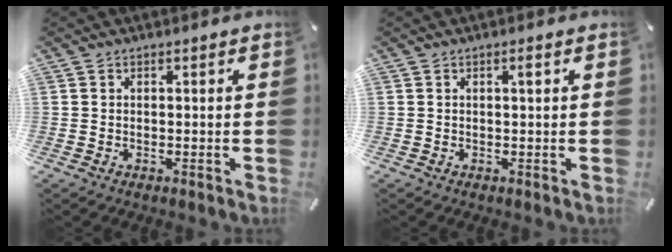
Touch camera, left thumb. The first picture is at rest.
{"total": 1.1, "force": [0.4, 0.1, 1.1], "torque": [-0.022, 0.002, 0.006]}